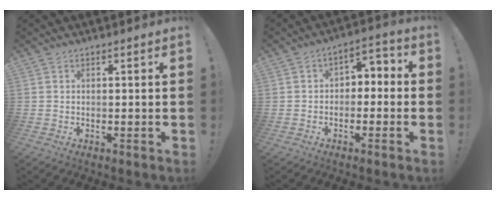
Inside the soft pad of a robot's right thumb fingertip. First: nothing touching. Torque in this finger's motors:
{"motor_torque": [0.06, 0.03, 0.00, 0.00, 0.13]}